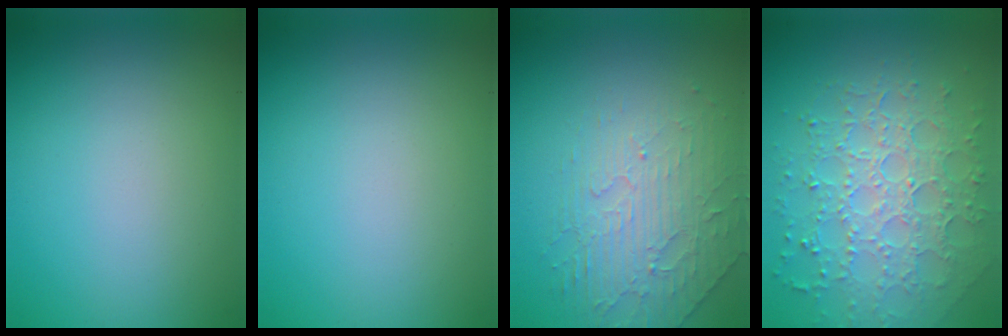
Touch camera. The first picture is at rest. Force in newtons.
{"total": 0.0}
{"total": 2.8, "press": 2.3, "slide": 1.6}
{"total": 7.0, "press": 5.0, "slide": 4.9}